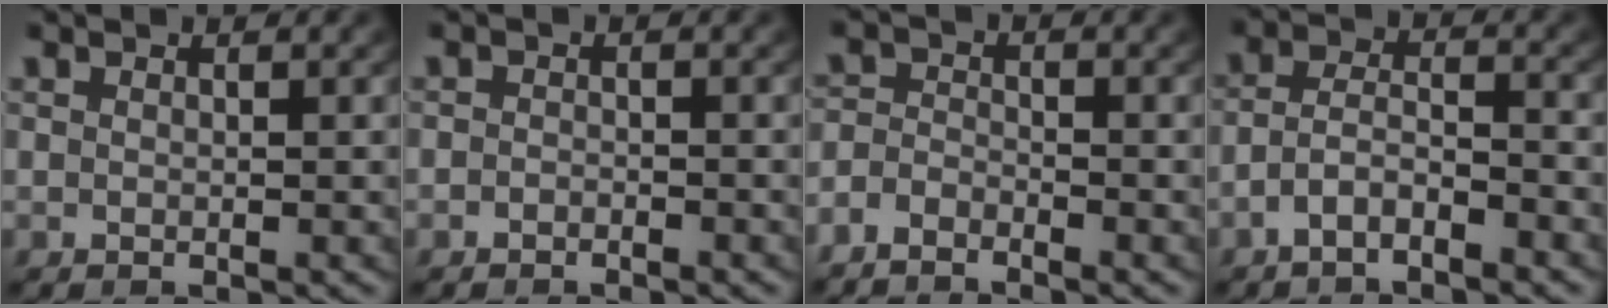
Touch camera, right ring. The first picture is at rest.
{"total": 0.9, "force": [-0.9, 0.2, -0.1], "torque": [-0.003, -0.011, -0.012]}
{"total": 2.9, "force": [-2.4, 1.6, 0.5], "torque": [-0.020, -0.015, -0.044]}
{"total": 3.9, "force": [-2.7, 2.1, 1.9], "torque": [-0.037, -0.015, -0.047]}